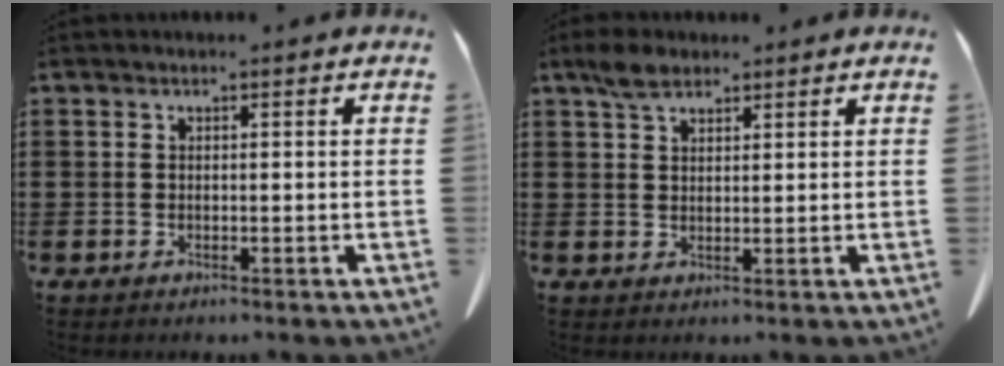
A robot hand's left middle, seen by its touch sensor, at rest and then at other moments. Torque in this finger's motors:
{"motor_torque": [0.77, 0.40, 0.05, 0.02]}